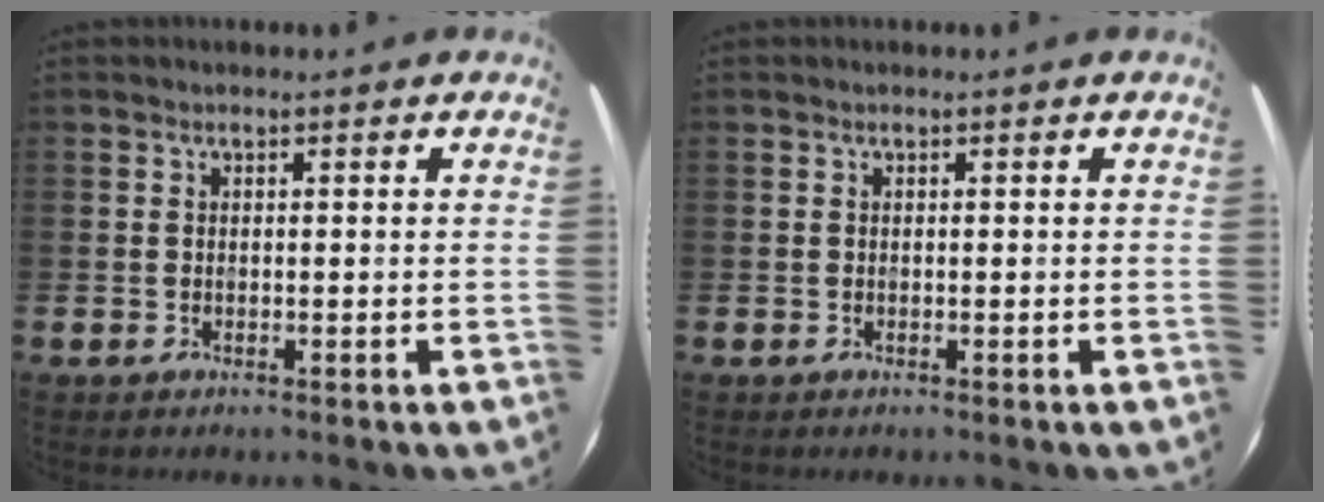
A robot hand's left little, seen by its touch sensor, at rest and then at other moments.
{"total": 0.0}